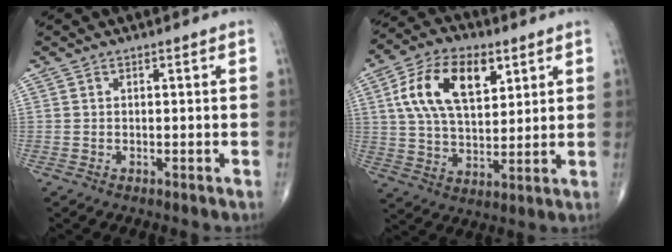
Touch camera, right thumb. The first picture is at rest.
{"total": 15.6, "force": [5.7, 8.6, 11.8], "torque": [-0.196, -0.006, 0.104]}